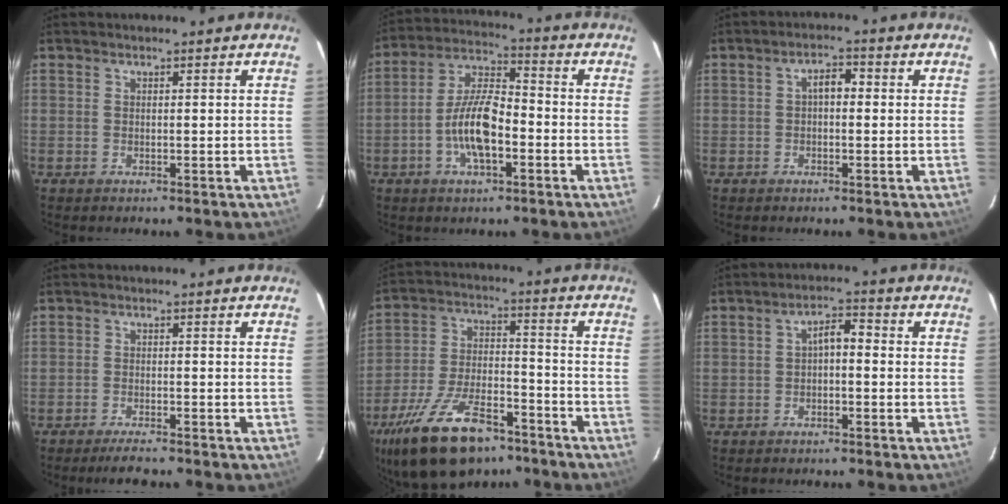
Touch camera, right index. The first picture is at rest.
{"total": 10.8, "force": [-3.4, 4.0, 9.4], "torque": [-0.191, 0.010, -0.065]}
{"total": 3.0, "force": [0.1, 1.7, 2.5], "torque": [-0.042, 0.014, 0.000]}
{"total": 3.7, "force": [-3.3, 0.3, 1.6], "torque": [-0.044, -0.007, -0.059]}
{"total": 20.7, "force": [-14.2, 9.1, 12.0], "torque": [-0.240, -0.014, -0.233]}
{"total": 3.2, "force": [-0.8, 1.5, 2.7], "torque": [-0.049, 0.014, -0.014]}